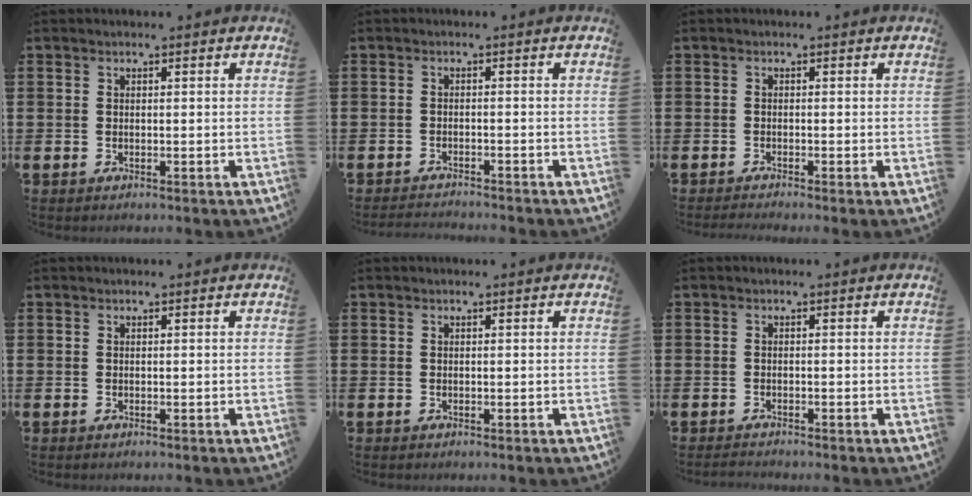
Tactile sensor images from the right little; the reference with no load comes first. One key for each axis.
{"total": 1.4, "fx": -1.4, "fy": -0.1, "fz": 0.1, "tx": -0.003, "ty": 0.002, "tz": -0.029}
{"total": 0.5, "fx": -0.5, "fy": -0.1, "fz": 0.2, "tx": -0.003, "ty": -0.004, "tz": -0.009}
{"total": 0.0}
{"total": 0.0}
{"total": 0.8, "fx": -0.8, "fy": 0.0, "fz": 0.2, "tx": -0.005, "ty": -0.002, "tz": -0.015}